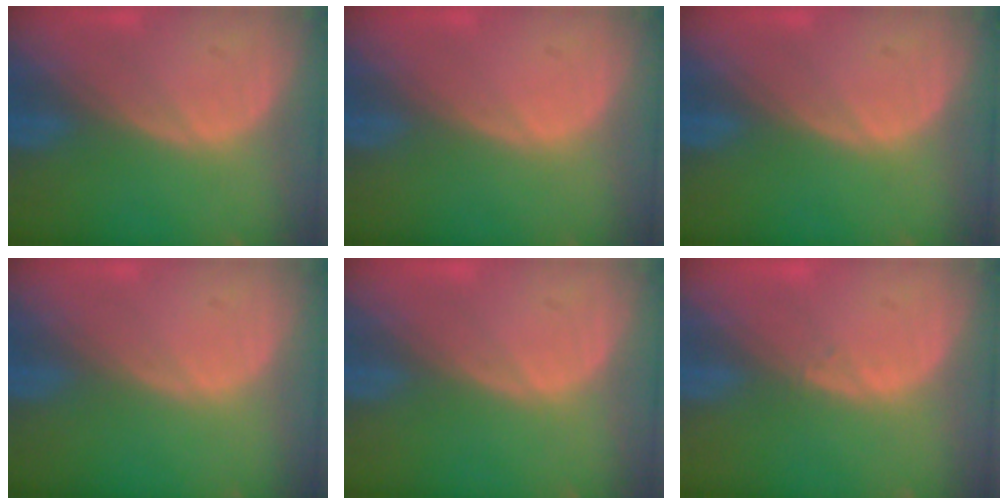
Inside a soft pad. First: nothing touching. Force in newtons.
{"total": 0.0}
{"total": 0.0}
{"total": 0.0}
{"total": 0.0}
{"total": 0.6, "press": 0.5, "slide": 0.4}